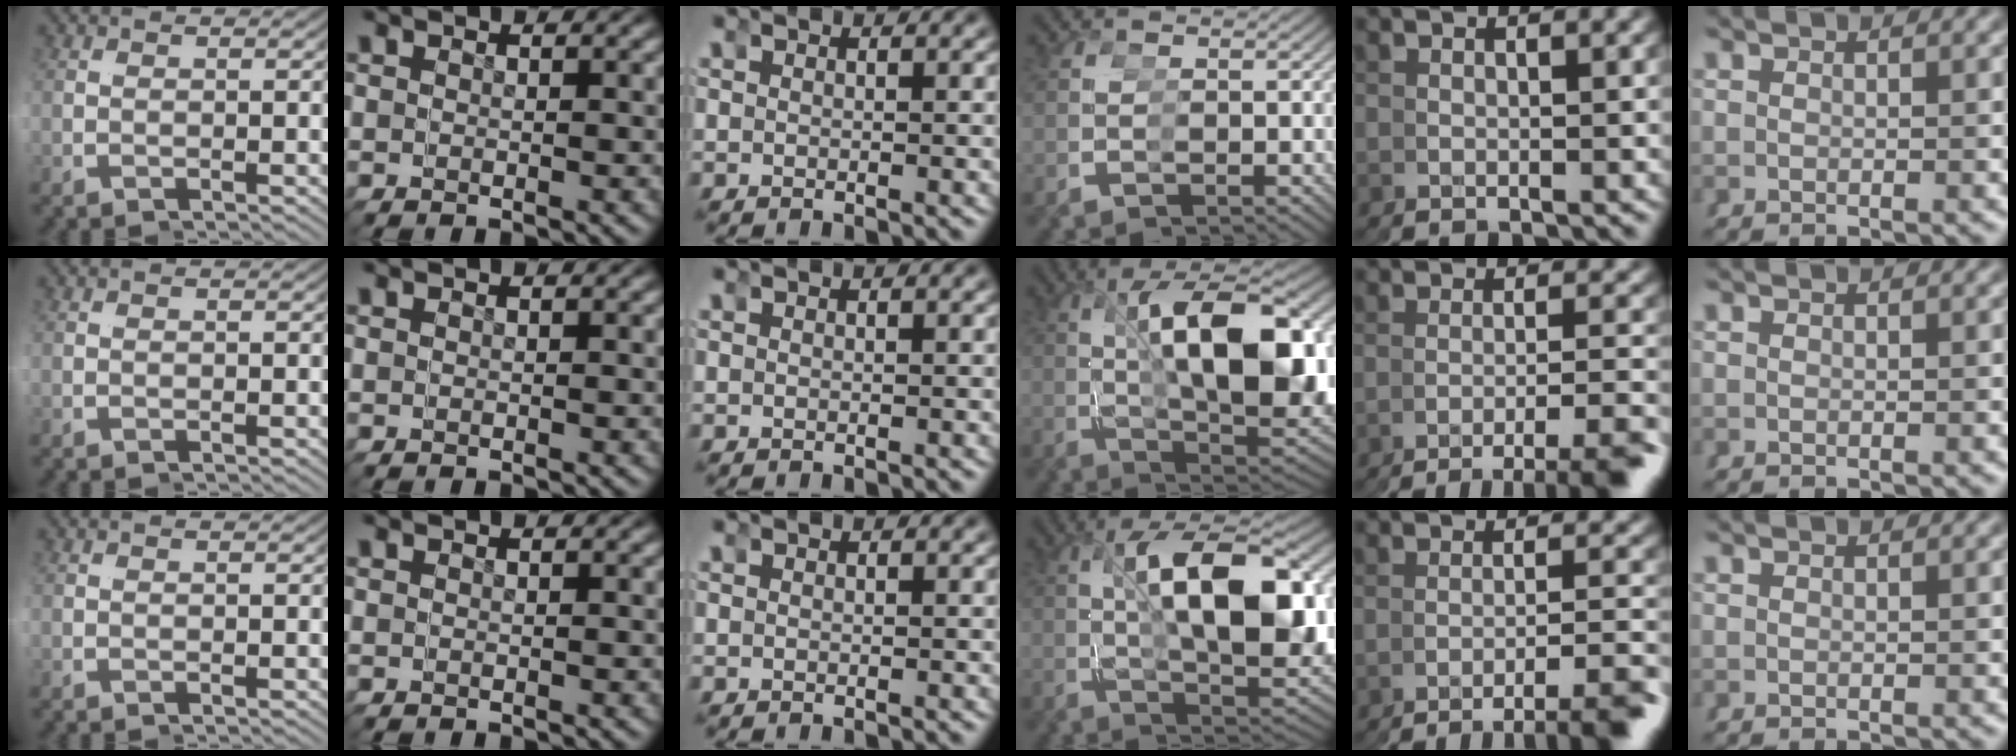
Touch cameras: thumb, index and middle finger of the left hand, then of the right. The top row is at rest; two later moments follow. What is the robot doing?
{"motion": "grasp_and_lifting", "object": "toy banana"}